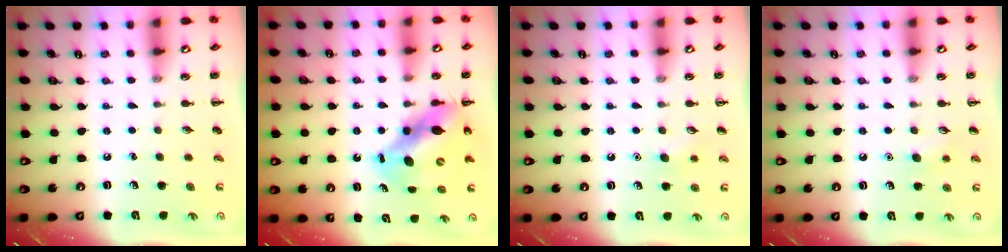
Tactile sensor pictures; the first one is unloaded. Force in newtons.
{"total": 11.6, "press": 11.2, "slide": 3.1}
{"total": 6.2, "press": 6.0, "slide": 1.5}
{"total": 6.2, "press": 6.0, "slide": 1.5}